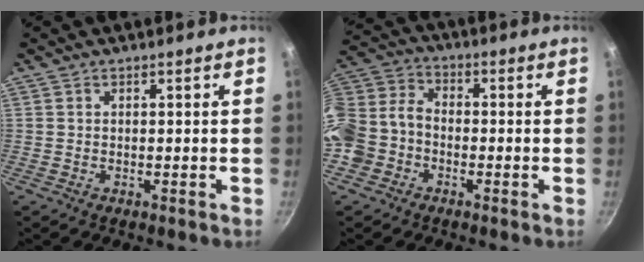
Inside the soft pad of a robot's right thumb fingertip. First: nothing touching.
{"total": 13.2, "force": [-4.7, 10.3, 6.8], "torque": [-0.137, 0.059, -0.110]}